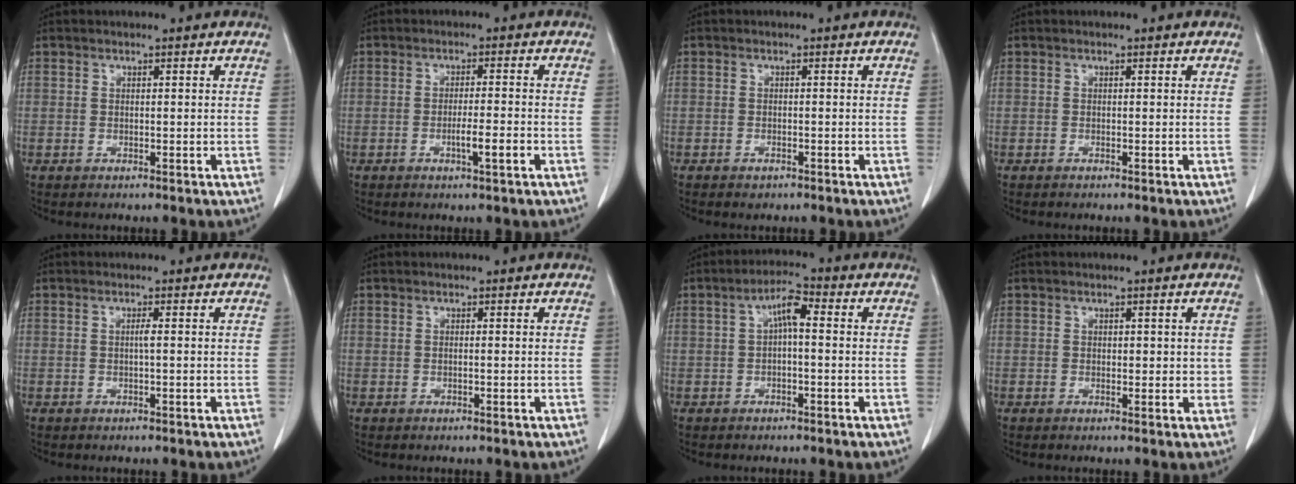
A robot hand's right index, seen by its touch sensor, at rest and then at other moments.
{"total": 5.2, "force": [-2.1, 0.0, 4.8], "torque": [-0.080, -0.004, -0.034]}
{"total": 1.1, "force": [-0.8, 0.6, 0.5], "torque": [-0.009, 0.000, -0.007]}
{"total": 0.0}
{"total": 0.8, "force": [0.0, -0.1, 0.8], "torque": [-0.014, 0.000, -0.002]}
{"total": 0.0}
{"total": 4.5, "force": [0.5, 1.2, 4.3], "torque": [-0.078, 0.019, 0.005]}
{"total": 1.8, "force": [0.4, 1.3, 1.2], "torque": [-0.010, 0.000, 0.006]}